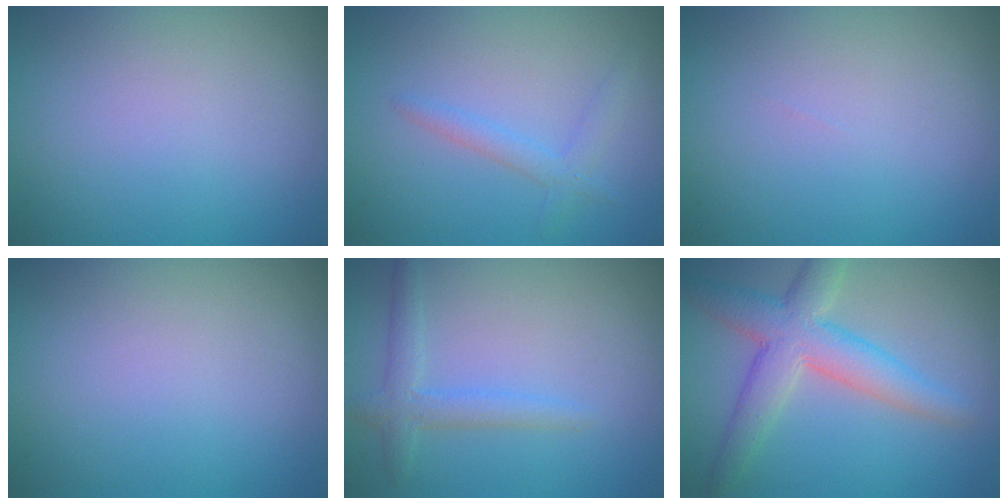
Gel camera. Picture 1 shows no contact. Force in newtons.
{"total": 1.6, "press": 1.6, "slide": 0.1}
{"total": 0.0}
{"total": 0.0}
{"total": 2.4, "press": 2.4, "slide": 0.1}
{"total": 5.6, "press": 5.6, "slide": 0.2}